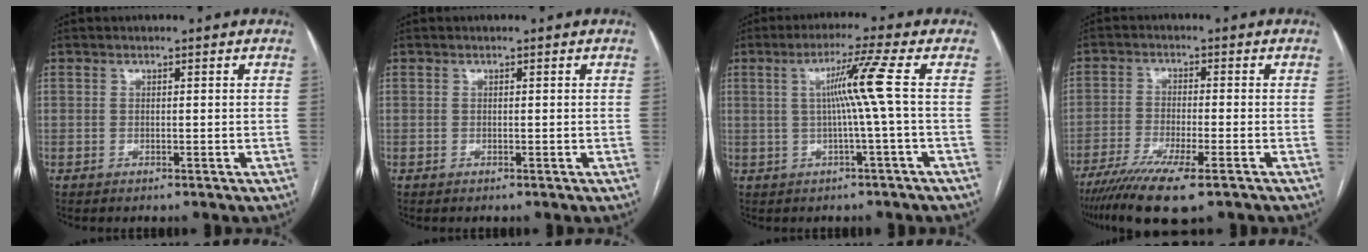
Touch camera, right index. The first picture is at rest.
{"total": 0.0}
{"total": 6.4, "force": [0.4, -2.2, 6.0], "torque": [-0.107, 0.007, 0.012]}
{"total": 11.9, "force": [-8.3, 1.3, 8.4], "torque": [-0.146, -0.028, -0.135]}